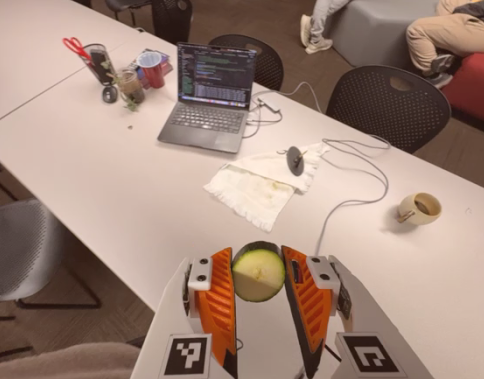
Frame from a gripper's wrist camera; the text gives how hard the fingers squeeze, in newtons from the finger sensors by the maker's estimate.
{"total": 10.3, "left": 10.6, "right": 10.0}